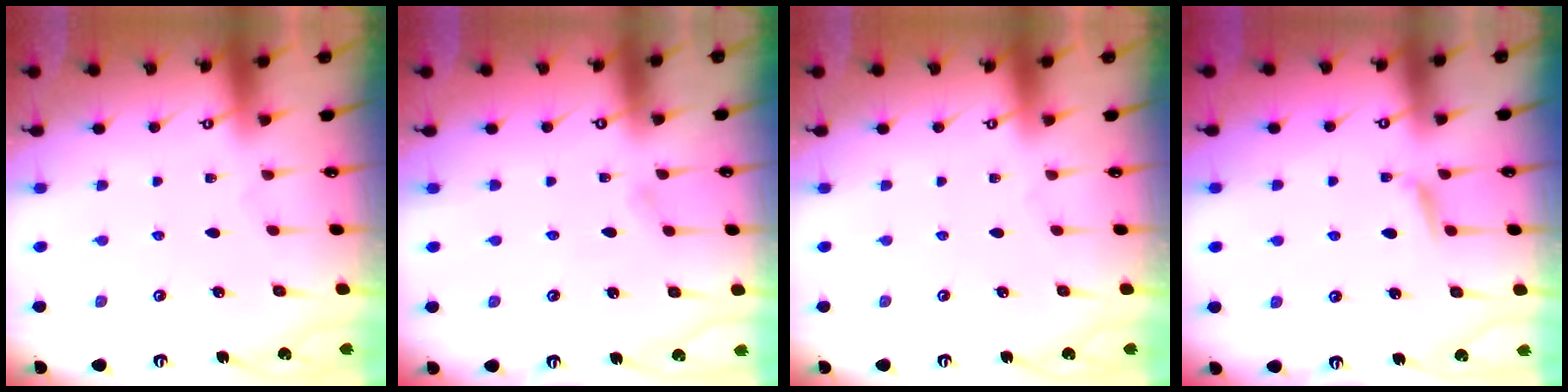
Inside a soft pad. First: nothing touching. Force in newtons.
{"total": 3.4, "press": 3.4, "slide": 0.4}
{"total": 0.0}
{"total": 5.0, "press": 4.9, "slide": 0.8}